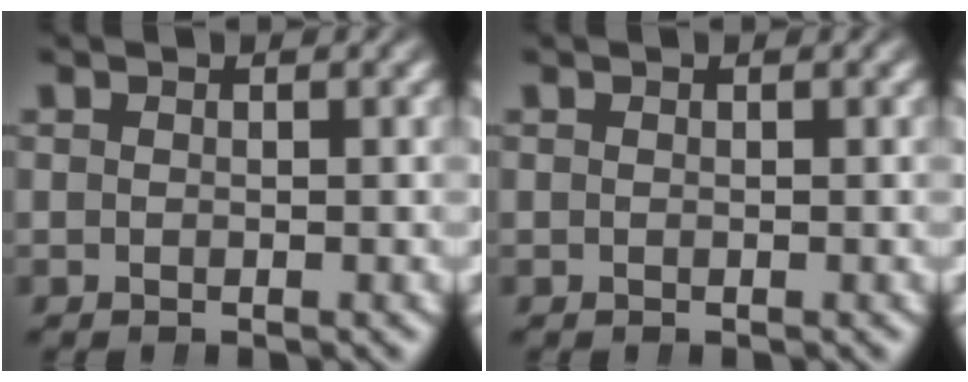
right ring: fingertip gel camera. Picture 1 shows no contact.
{"total": 0.0}